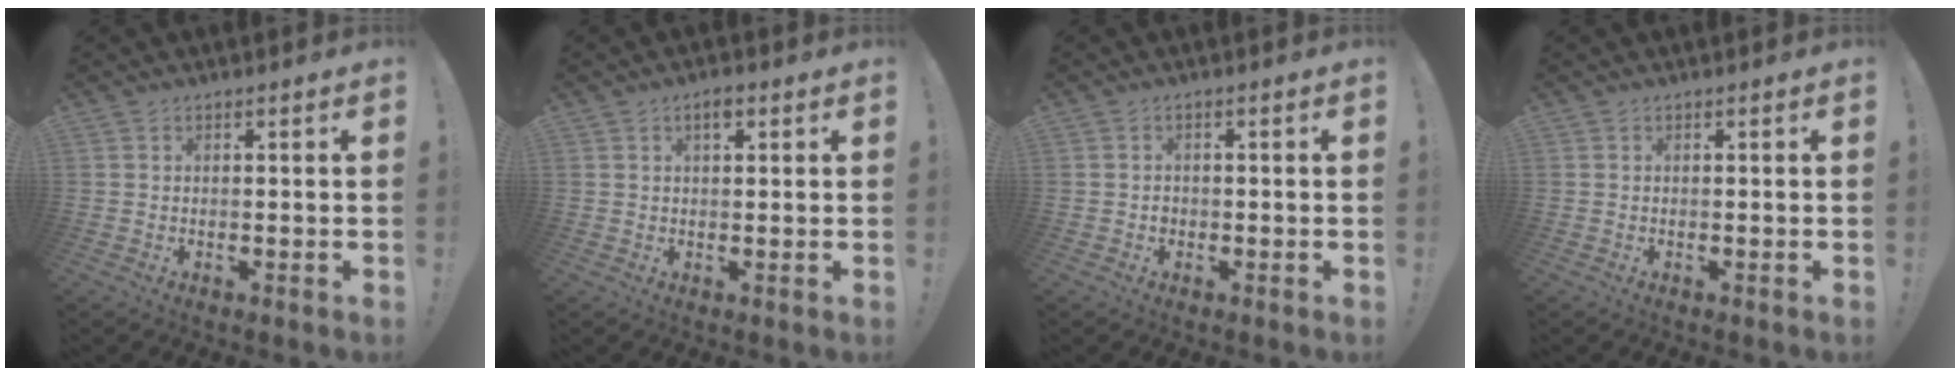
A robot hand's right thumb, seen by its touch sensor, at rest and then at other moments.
{"total": 2.6, "force": [1.4, 1.1, 2.0], "torque": [-0.023, -0.002, 0.019]}
{"total": 1.5, "force": [-0.6, 1.3, 0.4], "torque": [-0.010, 0.005, -0.009]}
{"total": 0.0}